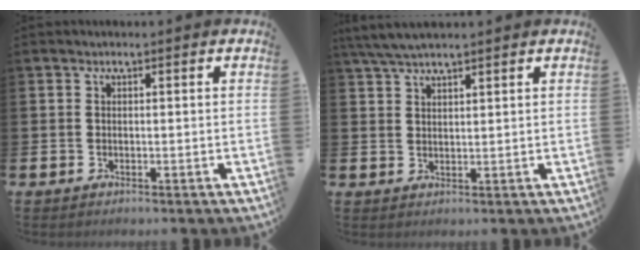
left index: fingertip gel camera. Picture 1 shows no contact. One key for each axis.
{"total": 3.8, "fx": 3.3, "fy": 0.6, "fz": 1.7, "tx": -0.049, "ty": -0.002, "tz": 0.063}